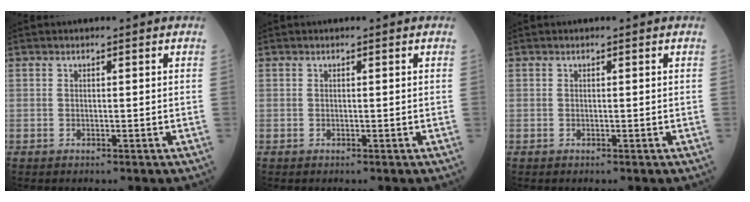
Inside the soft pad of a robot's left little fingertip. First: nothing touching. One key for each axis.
{"total": 0.0}
{"total": 0.0}